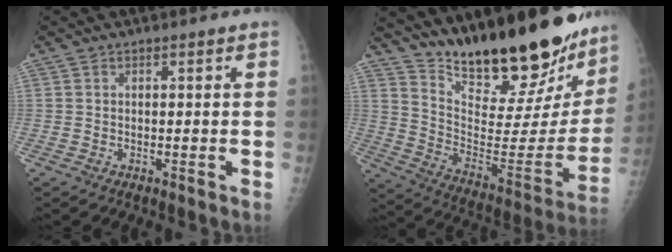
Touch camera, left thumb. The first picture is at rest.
{"total": 31.3, "force": [25.1, 9.0, 16.4], "torque": [-0.228, -0.141, 0.369]}